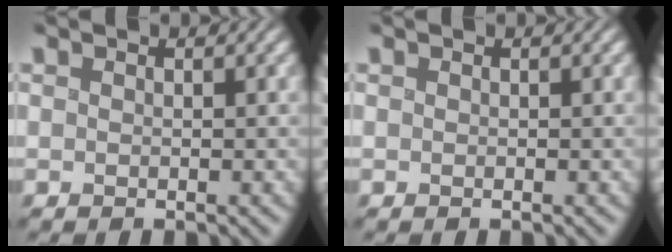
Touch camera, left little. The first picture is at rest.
{"total": 0.0}